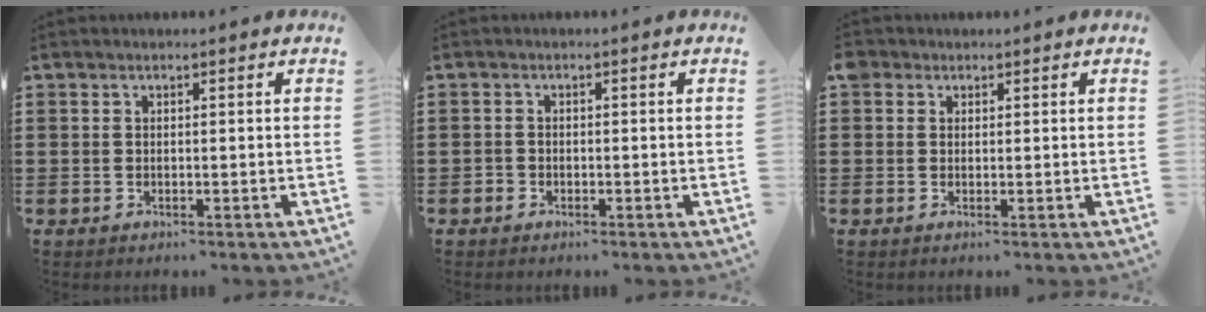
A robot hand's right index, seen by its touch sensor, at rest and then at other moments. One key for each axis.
{"total": 1.0, "fx": -0.8, "fy": 0.7, "fz": 0.1, "tx": -0.005, "ty": 0.002, "tz": -0.017}
{"total": 1.1, "fx": 0.6, "fy": 0.9, "fz": 0.1, "tx": -0.006, "ty": 0.005, "tz": 0.011}